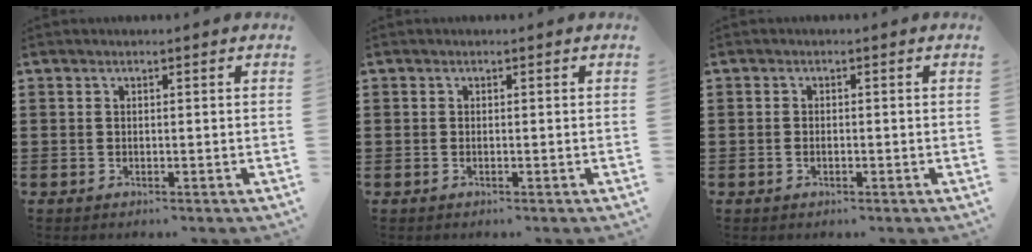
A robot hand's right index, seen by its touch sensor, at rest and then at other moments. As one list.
[{"total": 0.0}, {"total": 0.8, "force": [-0.4, 0.1, 0.7], "torque": [-0.016, -0.008, -0.004]}]